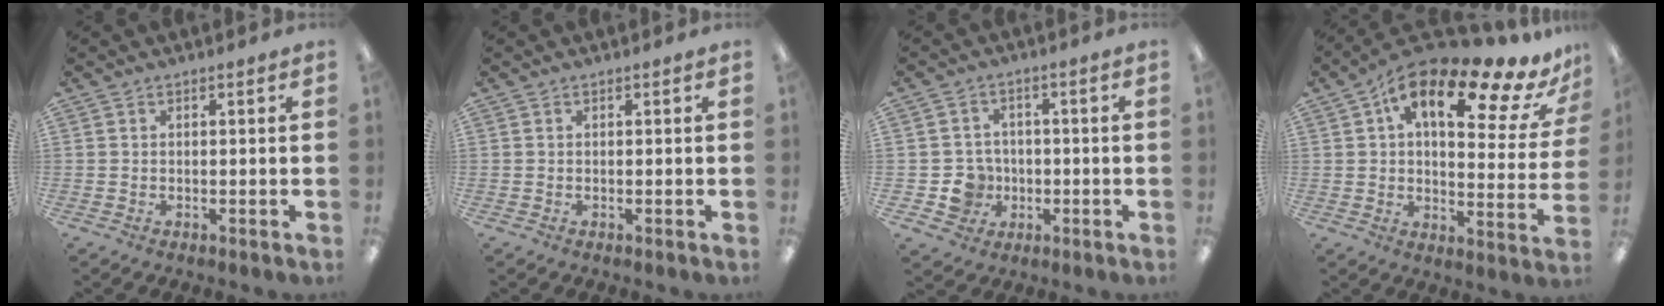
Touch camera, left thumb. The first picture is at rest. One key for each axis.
{"total": 0.0}
{"total": 6.8, "fx": -1.5, "fy": 6.4, "fz": 1.9, "tx": -0.046, "ty": 0.014, "tz": -0.021}
{"total": 19.4, "fx": 11.5, "fy": 7.2, "fz": 13.9, "tx": -0.220, "ty": -0.059, "tz": 0.184}